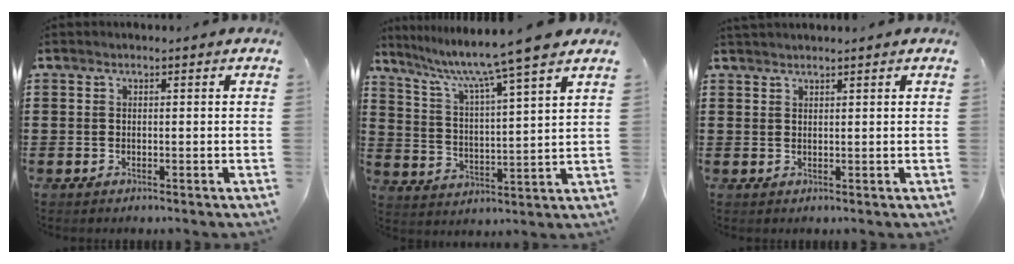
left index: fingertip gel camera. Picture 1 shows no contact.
{"total": 8.9, "force": [7.3, -1.1, 5.0], "torque": [-0.123, -0.048, 0.116]}
{"total": 1.1, "force": [1.1, -0.1, 0.4], "torque": [-0.007, 0.000, 0.021]}